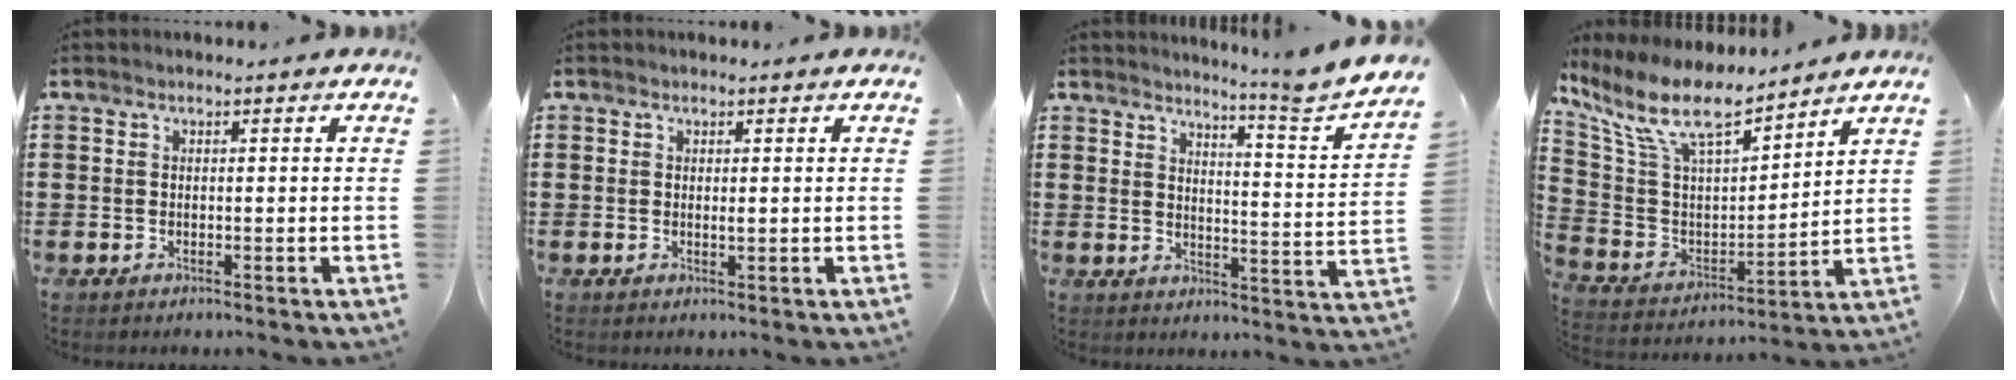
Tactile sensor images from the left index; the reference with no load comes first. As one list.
[{"total": 0.7, "force": [0.2, 0.2, 0.6], "torque": [-0.015, -0.001, 0.006]}, {"total": 5.4, "force": [4.7, -1.6, 2.2], "torque": [-0.046, -0.048, 0.067]}, {"total": 10.6, "force": [8.0, 3.1, 6.3], "torque": [-0.152, -0.042, 0.138]}]